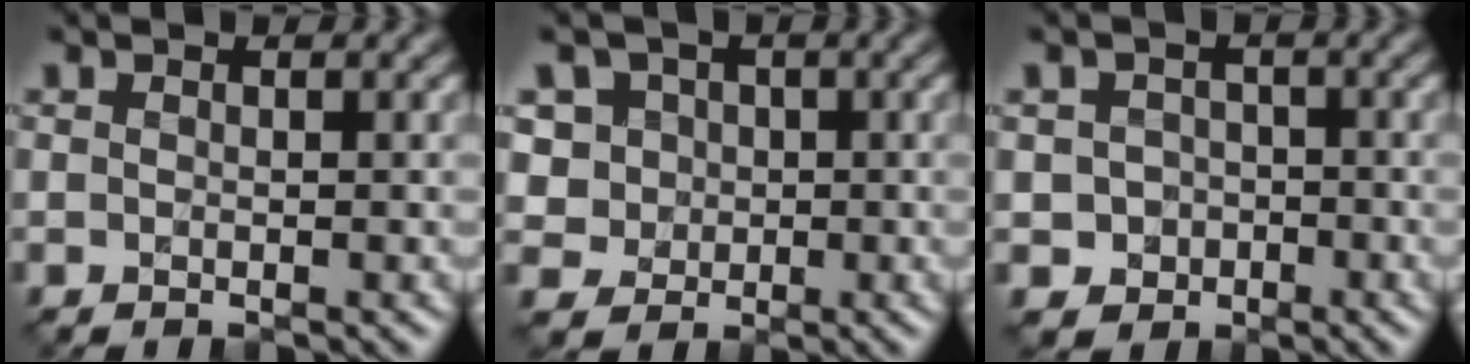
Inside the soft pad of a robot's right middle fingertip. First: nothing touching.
{"total": 6.5, "force": [1.9, 5.7, 2.4], "torque": [-0.042, 0.018, 0.016]}
{"total": 2.6, "force": [-0.8, 2.4, 0.5], "torque": [0.001, -0.001, -0.013]}